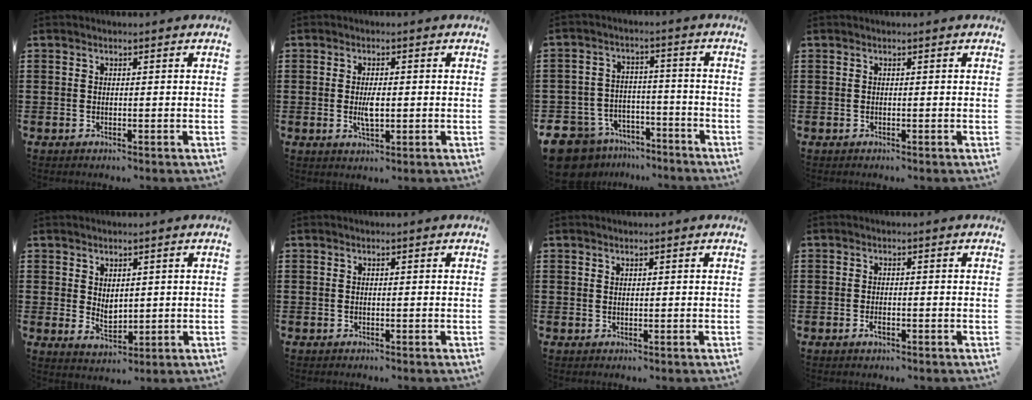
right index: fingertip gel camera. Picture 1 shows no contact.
{"total": 3.5, "force": [-0.2, 1.3, 3.2], "torque": [-0.060, -0.002, -0.003]}
{"total": 8.3, "force": [-7.4, 3.5, 1.5], "torque": [-0.060, 0.021, -0.146]}
{"total": 0.0}
{"total": 3.0, "force": [1.0, 2.0, 2.0], "torque": [-0.034, 0.000, 0.019]}
{"total": 0.0}
{"total": 0.5, "force": [0.4, 0.3, 0.1], "torque": [-0.004, 0.000, 0.009]}
{"total": 1.4, "force": [-0.7, 0.5, 1.1], "torque": [-0.021, -0.003, -0.011]}